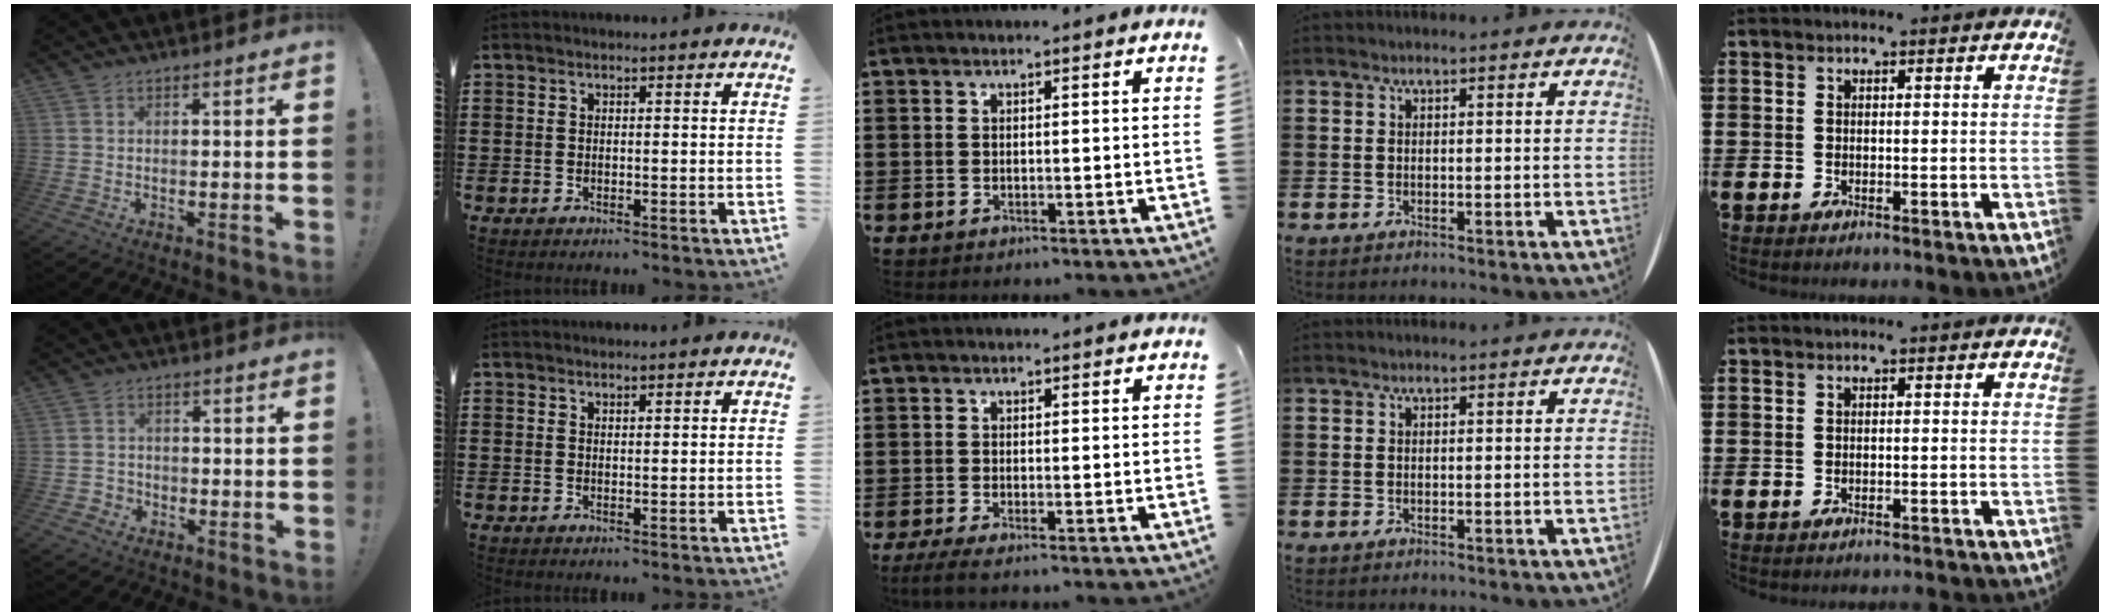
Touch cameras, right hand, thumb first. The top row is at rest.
{"thumb": {"total": 2.6, "force": [-1.0, 2.3, 0.8], "torque": [-0.011, 0.004, -0.018]}, "index": {"total": 0.8, "force": [0.8, 0.2, 0.2], "torque": [-0.004, 0.001, 0.014]}, "middle": {"total": 1.4, "force": [-1.1, 0.0, 0.9], "torque": [-0.024, -0.004, -0.022]}, "little": {"total": 0.5, "force": [-0.5, -0.1, 0.0], "torque": [0.000, -0.001, -0.010]}}